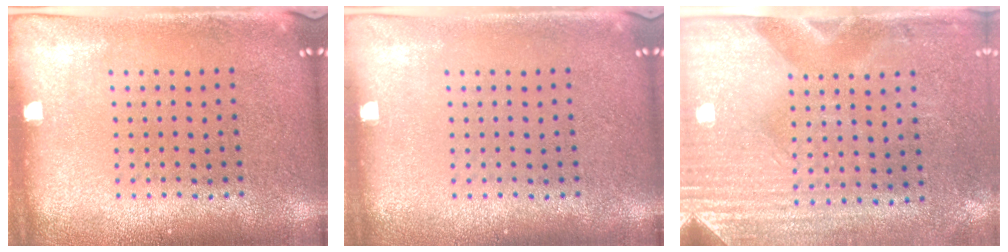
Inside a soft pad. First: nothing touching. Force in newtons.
{"total": 0.0}
{"total": 3.0, "press": 2.6, "slide": 1.5}